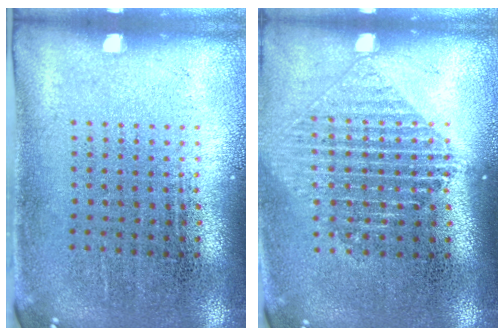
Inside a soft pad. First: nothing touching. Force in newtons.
{"total": 1.4, "press": 1.3, "slide": 0.6}